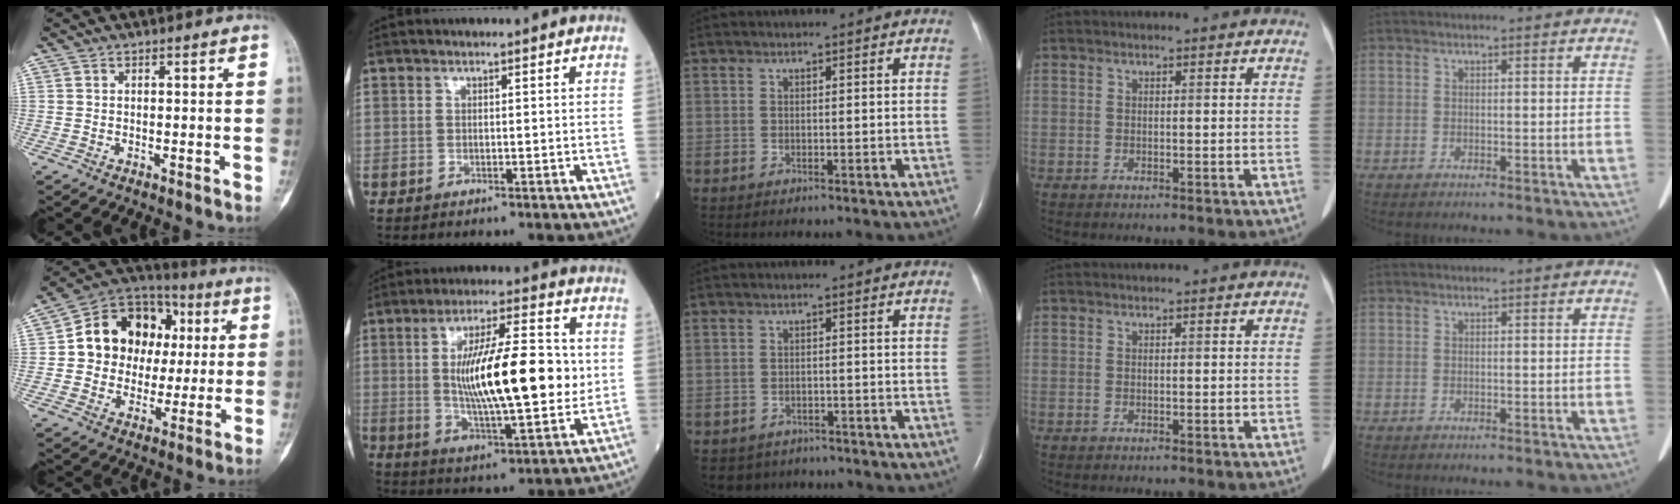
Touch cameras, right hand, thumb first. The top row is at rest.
{"thumb": {"total": 17.0, "force": [2.3, 14.1, 9.1], "torque": [-0.087, 0.027, 0.038]}, "index": {"total": 17.8, "force": [1.3, 3.8, 17.3], "torque": [-0.306, 0.001, 0.020]}, "middle": {"total": 3.9, "force": [-3.1, 2.3, -0.1], "torque": [0.003, 0.006, -0.044]}}